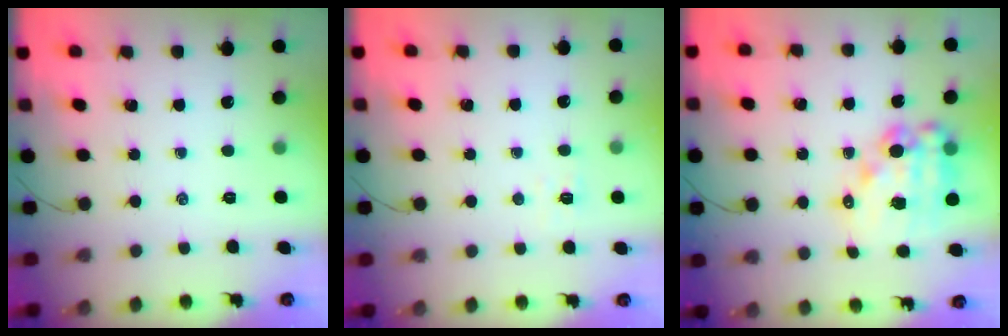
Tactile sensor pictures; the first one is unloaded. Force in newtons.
{"total": 2.8, "press": 2.7, "slide": 0.8}
{"total": 14.8, "press": 14.4, "slide": 3.4}